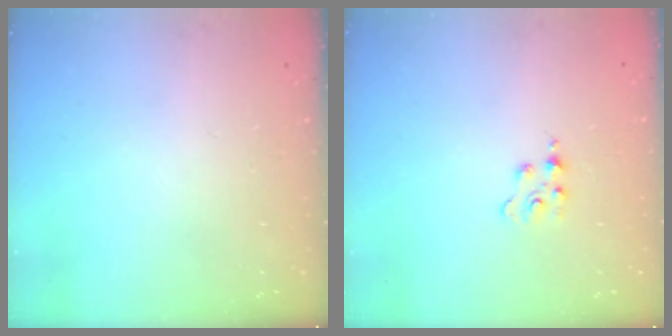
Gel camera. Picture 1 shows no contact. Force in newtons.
{"total": 1.8, "press": 1.8, "slide": 0.4}